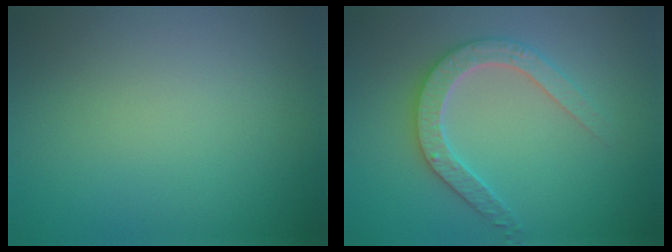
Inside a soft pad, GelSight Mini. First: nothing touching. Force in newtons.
{"total": 3.3, "press": 3.3, "slide": 0.6}